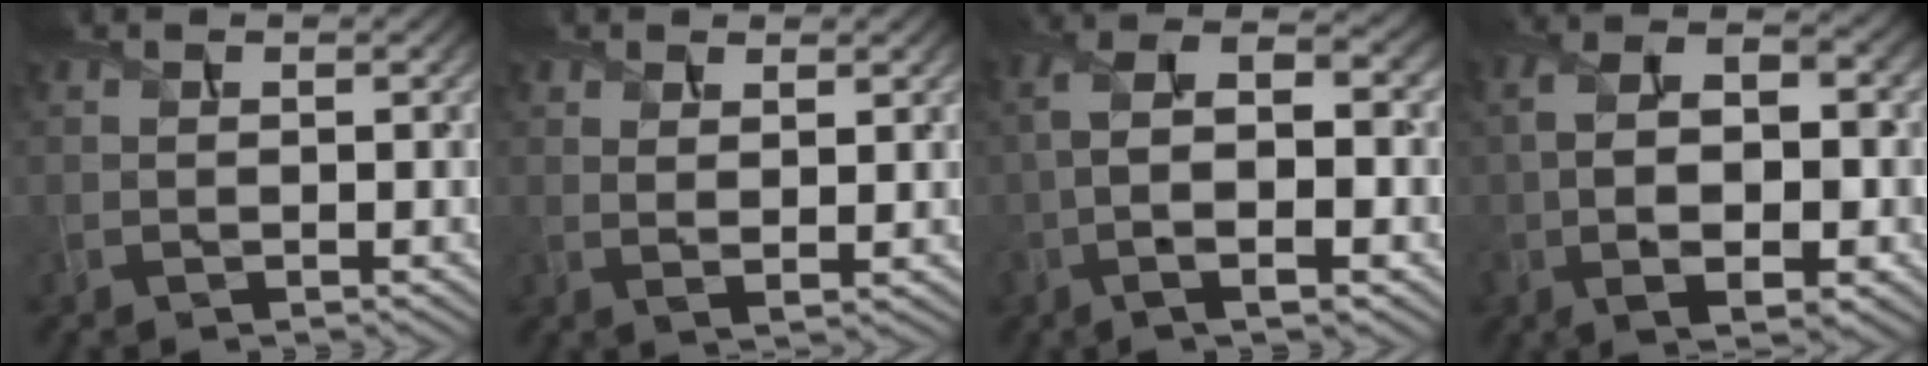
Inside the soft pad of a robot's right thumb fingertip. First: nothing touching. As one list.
[{"total": 2.1, "force": [1.2, 0.6, 1.6], "torque": [-0.036, -0.007, 0.024]}, {"total": 10.3, "force": [-1.2, 3.8, 9.5], "torque": [-0.202, 0.010, -0.026]}, {"total": 10.3, "force": [-0.8, 5.3, 8.8], "torque": [-0.175, -0.008, -0.010]}]